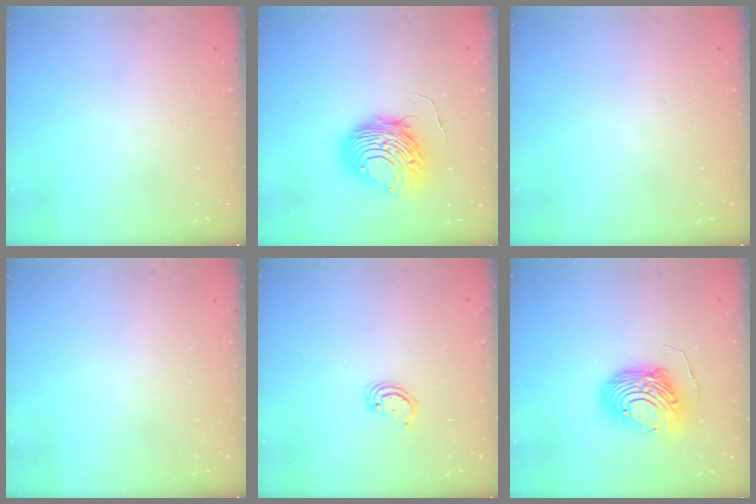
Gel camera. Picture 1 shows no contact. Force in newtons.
{"total": 11.4, "press": 11.3, "slide": 0.8}
{"total": 0.0}
{"total": 0.0}
{"total": 2.6, "press": 2.6, "slide": 0.2}
{"total": 12.2, "press": 12.1, "slide": 0.9}